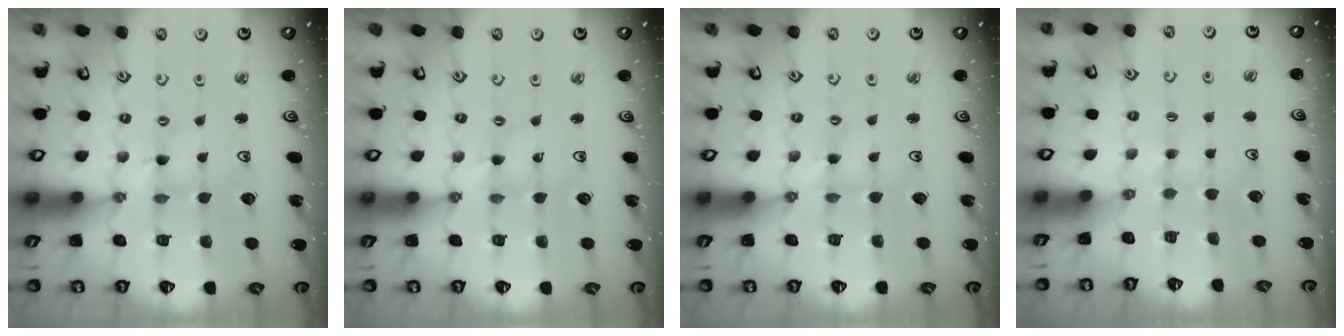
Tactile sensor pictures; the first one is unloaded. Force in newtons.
{"total": 0.0}
{"total": 1.8, "press": 1.8, "slide": 0.3}
{"total": 2.4, "press": 2.4, "slide": 0.4}